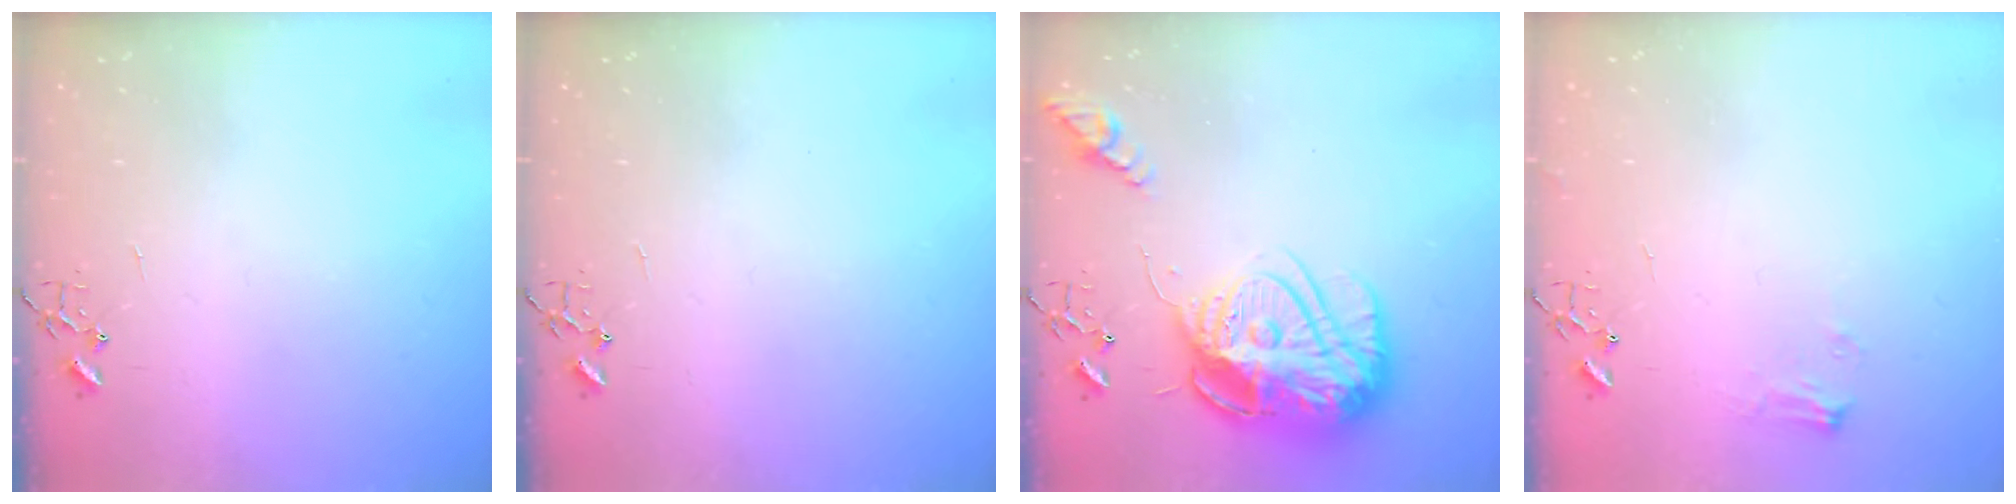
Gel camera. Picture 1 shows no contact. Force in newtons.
{"total": 0.0}
{"total": 24.2, "press": 24.1, "slide": 2.0}
{"total": 6.8, "press": 6.8, "slide": 0.8}